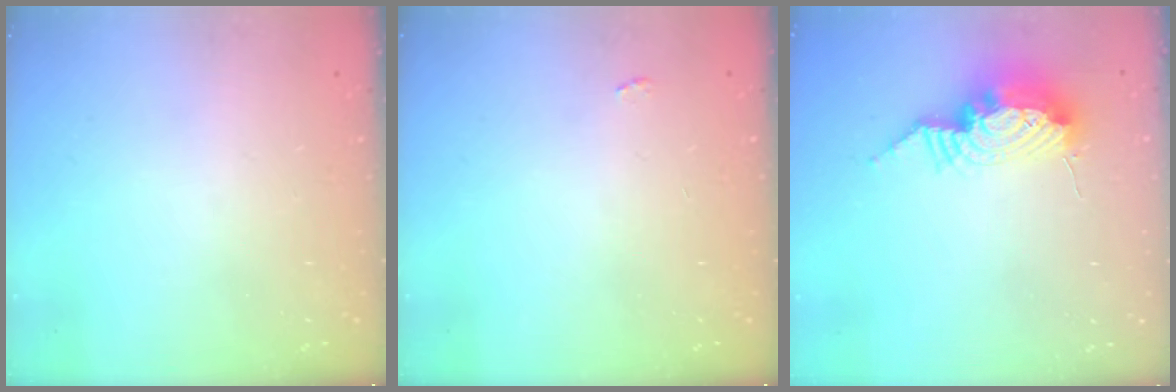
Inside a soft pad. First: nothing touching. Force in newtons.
{"total": 2.2, "press": 2.1, "slide": 0.3}
{"total": 12.6, "press": 12.5, "slide": 1.8}